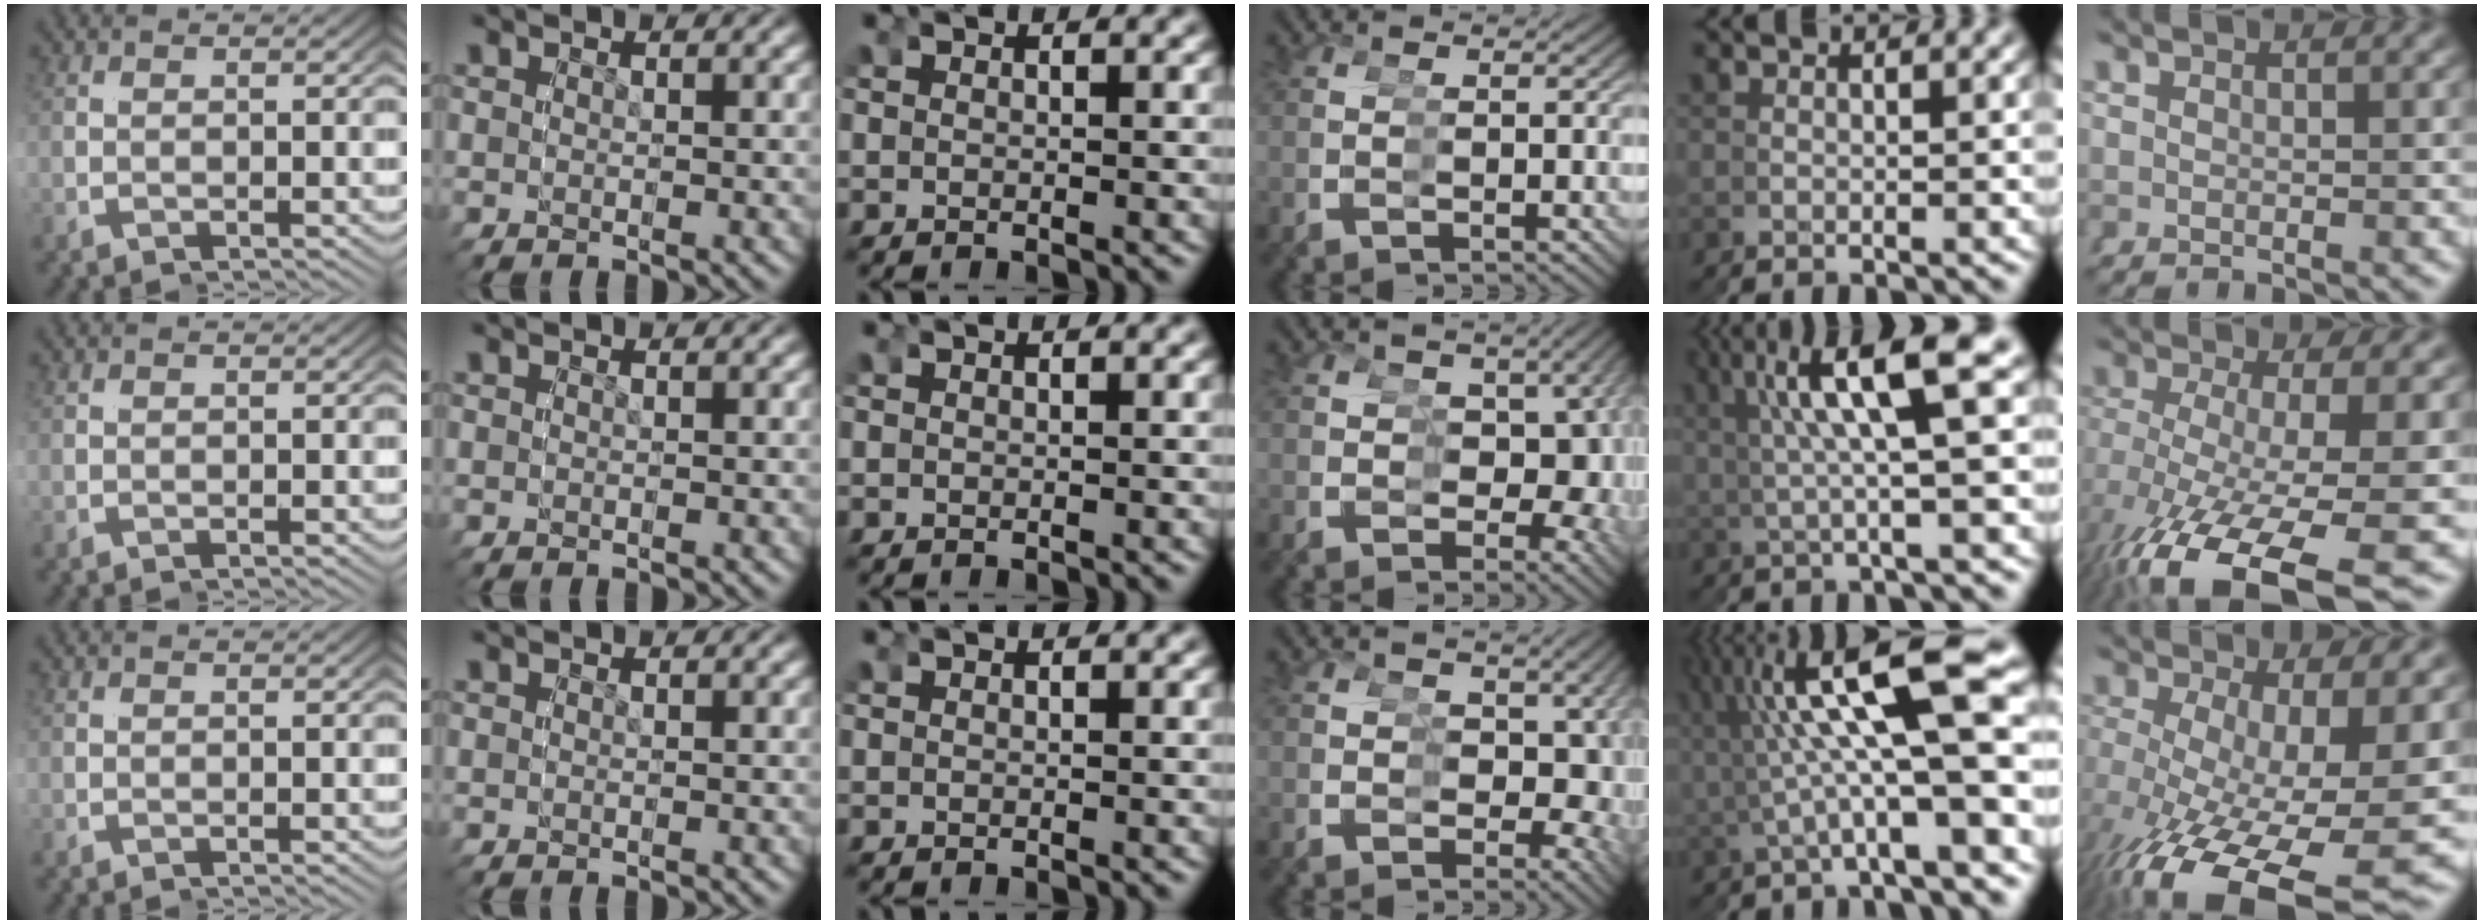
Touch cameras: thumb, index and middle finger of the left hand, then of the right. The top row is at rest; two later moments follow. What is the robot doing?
{"motion": "grasp_and_lifting", "object": "legos"}